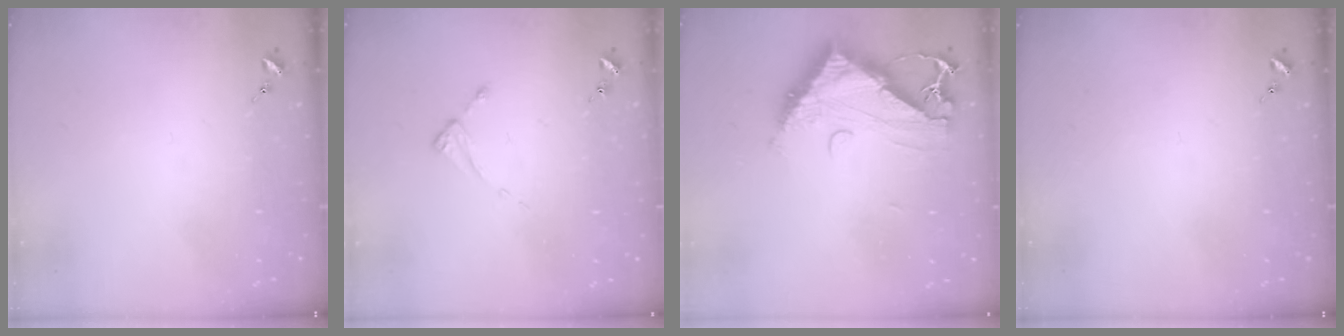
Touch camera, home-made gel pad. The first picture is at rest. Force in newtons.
{"total": 2.6, "press": 2.6, "slide": 0.2}
{"total": 11.6, "press": 11.6, "slide": 1.1}
{"total": 0.0}